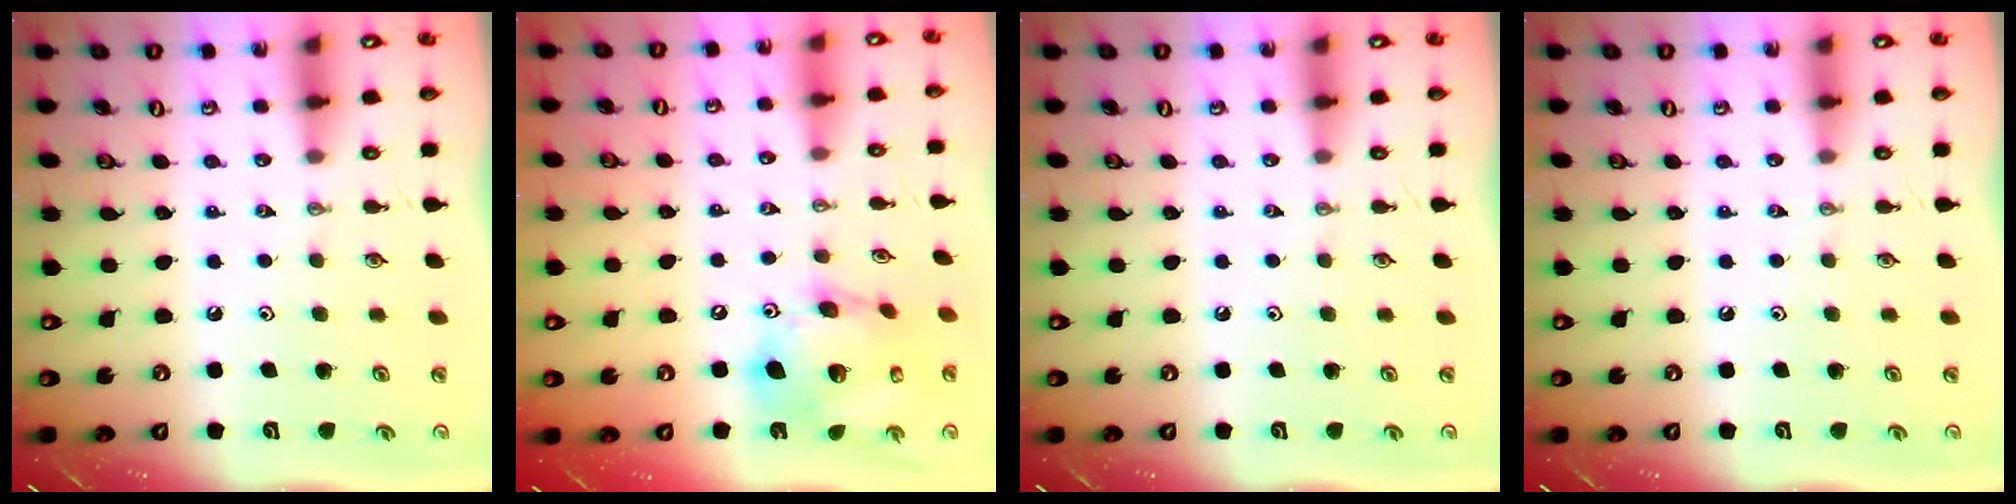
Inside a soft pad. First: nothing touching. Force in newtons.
{"total": 17.9, "press": 17.7, "slide": 2.1}
{"total": 0.0}
{"total": 0.0}